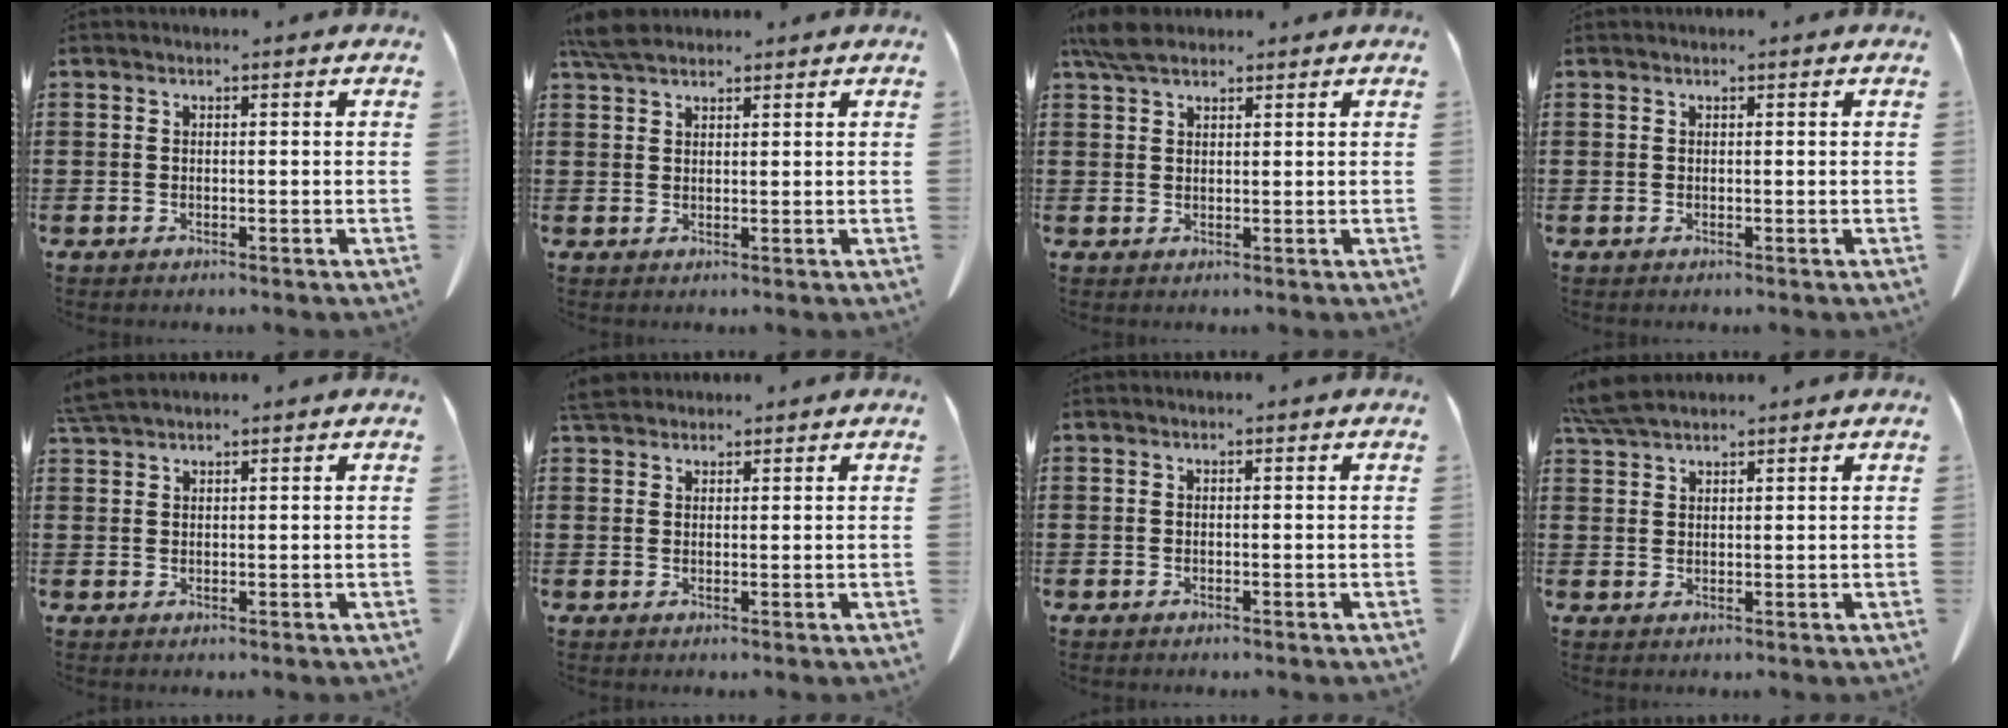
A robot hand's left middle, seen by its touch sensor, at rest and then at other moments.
{"total": 4.1, "force": [3.3, 1.3, 2.1], "torque": [-0.050, 0.001, 0.064]}
{"total": 4.2, "force": [3.1, 1.5, 2.4], "torque": [-0.056, 0.004, 0.060]}
{"total": 0.0}
{"total": 2.9, "force": [2.6, 0.3, 1.3], "torque": [-0.033, -0.001, 0.052]}
{"total": 3.1, "force": [2.8, 1.0, 1.0], "torque": [-0.030, 0.001, 0.055]}
{"total": 0.0}
{"total": 4.6, "force": [4.0, 0.7, 2.1], "torque": [-0.052, -0.004, 0.077]}